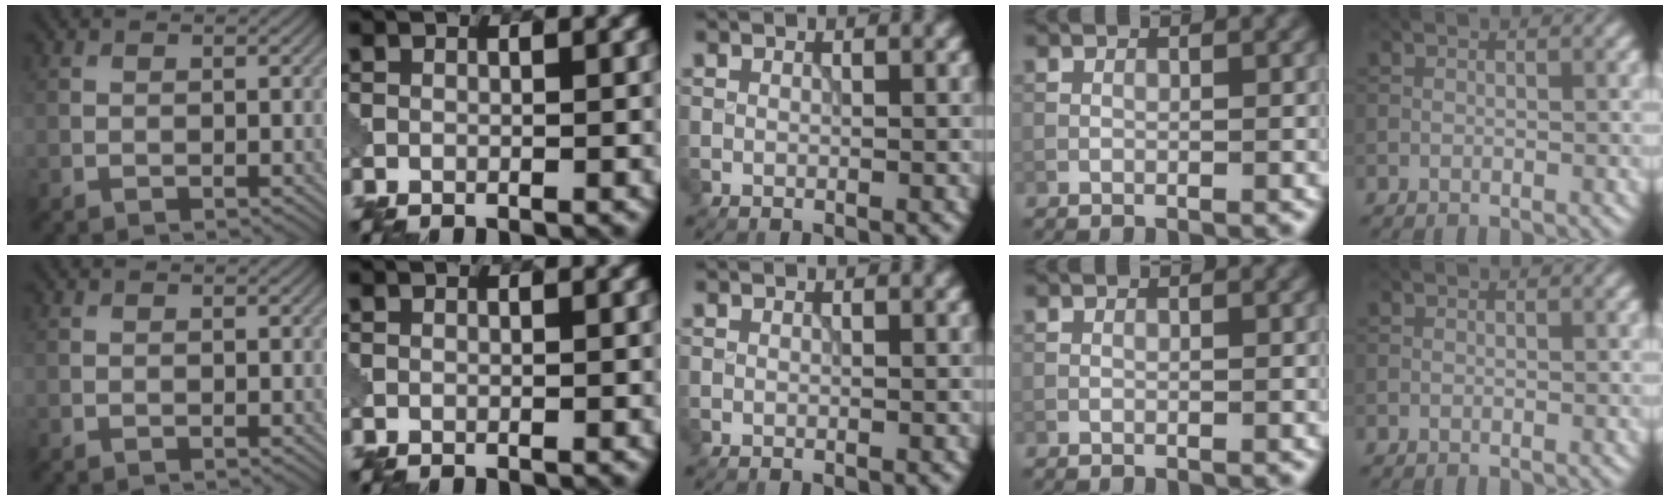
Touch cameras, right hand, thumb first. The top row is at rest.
{}